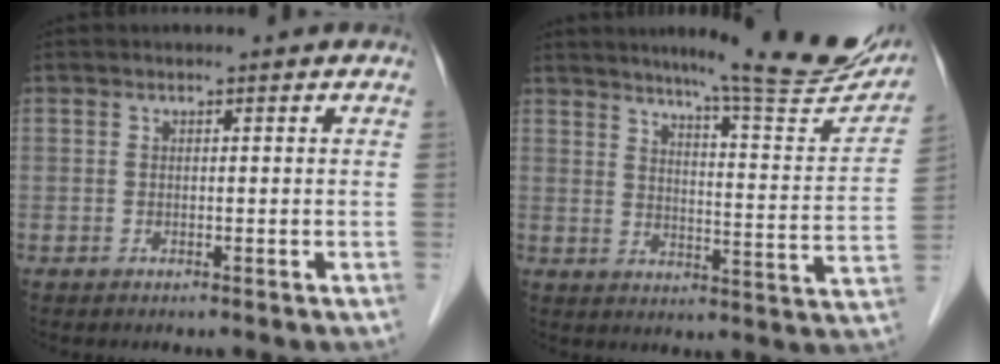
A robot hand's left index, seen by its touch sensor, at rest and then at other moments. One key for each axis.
{"total": 19.7, "fx": 16.7, "fy": 1.3, "fz": 10.4, "tx": -0.126, "ty": -0.048, "tz": 0.207}